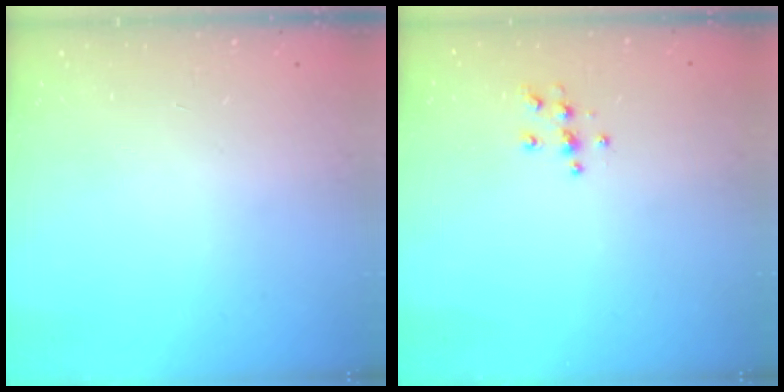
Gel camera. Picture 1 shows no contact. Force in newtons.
{"total": 6.2, "press": 6.1, "slide": 0.6}